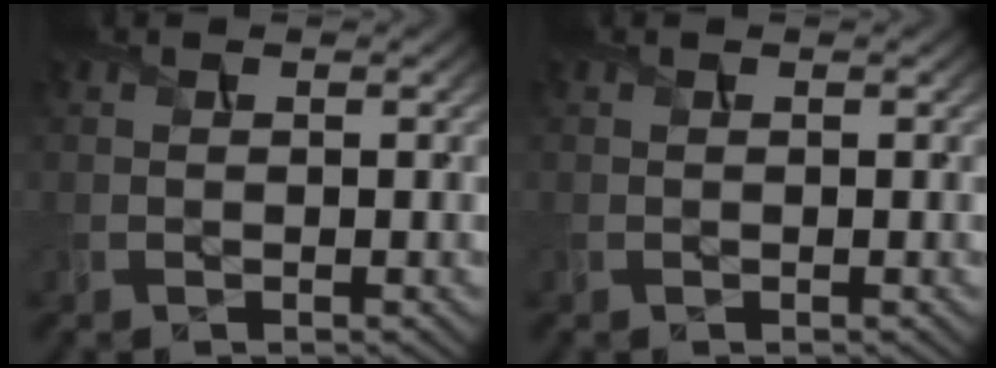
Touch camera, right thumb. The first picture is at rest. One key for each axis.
{"total": 0.0}